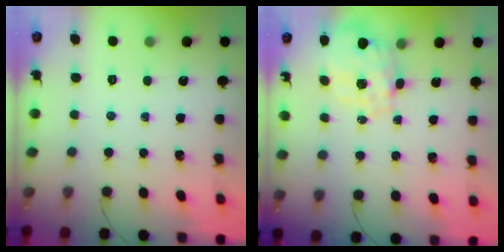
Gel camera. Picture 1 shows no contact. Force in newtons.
{"total": 1.9, "press": 1.5, "slide": 1.1}